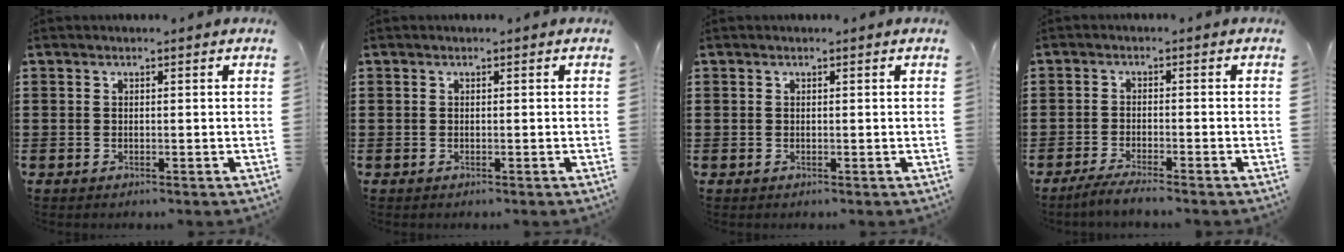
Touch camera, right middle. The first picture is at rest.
{"total": 0.0}
{"total": 0.0}
{"total": 2.5, "force": [-2.3, -0.2, 1.0], "torque": [-0.017, 0.002, -0.045]}